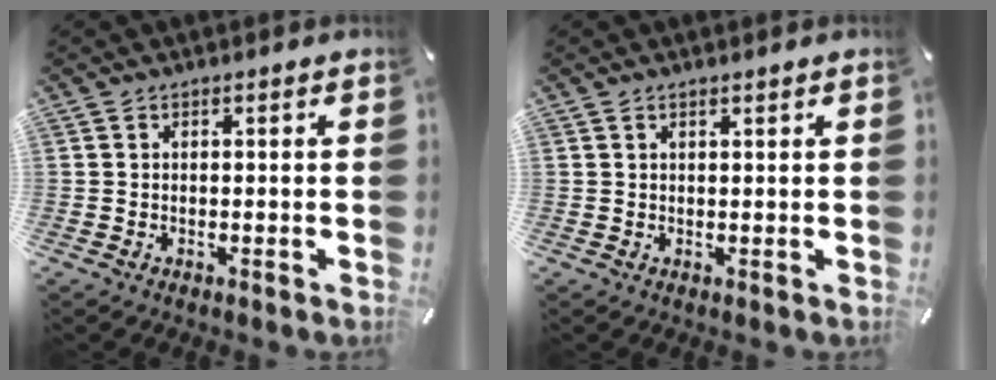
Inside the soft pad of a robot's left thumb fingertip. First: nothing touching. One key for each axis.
{"total": 0.8, "fx": 0.6, "fy": 0.1, "fz": 0.5, "tx": -0.010, "ty": -0.002, "tz": 0.011}